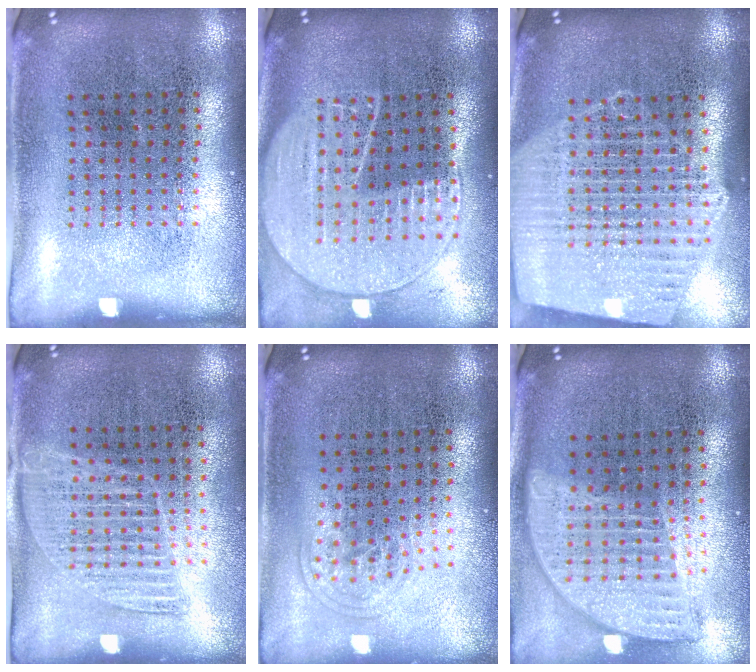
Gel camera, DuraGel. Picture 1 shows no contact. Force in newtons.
{"total": 1.9, "press": 1.8, "slide": 0.8}
{"total": 2.1, "press": 1.9, "slide": 1.0}
{"total": 1.3, "press": 1.1, "slide": 0.6}
{"total": 1.0, "press": 0.6, "slide": 0.8}
{"total": 1.9, "press": 1.5, "slide": 1.1}